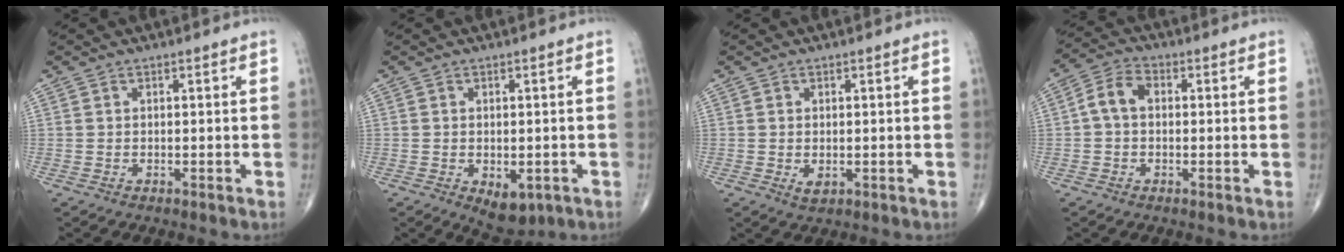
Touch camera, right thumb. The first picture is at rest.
{"total": 5.6, "force": [-1.8, 3.3, 4.2], "torque": [-0.046, -0.001, -0.012]}
{"total": 1.9, "force": [-0.2, 1.2, 1.4], "torque": [-0.023, -0.005, -0.001]}
{"total": 5.5, "force": [0.1, 3.7, 4.0], "torque": [-0.072, 0.020, -0.006]}